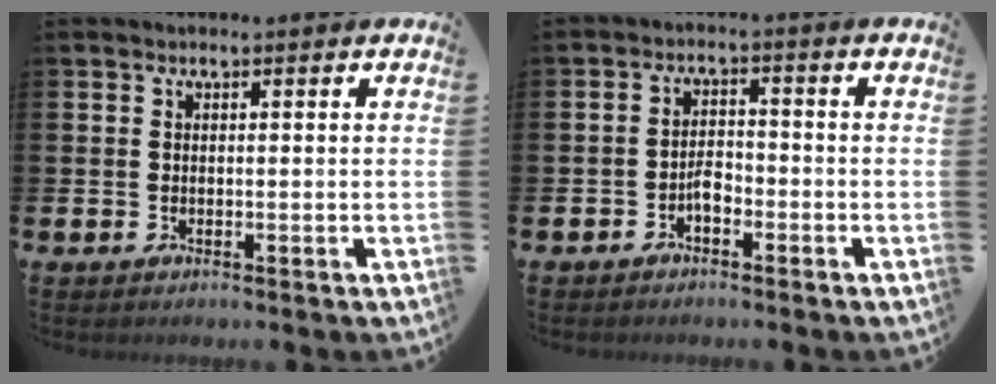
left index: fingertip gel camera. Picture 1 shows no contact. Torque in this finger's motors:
{"motor_torque": [-0.06, 0.08, 0.04, 0.01]}